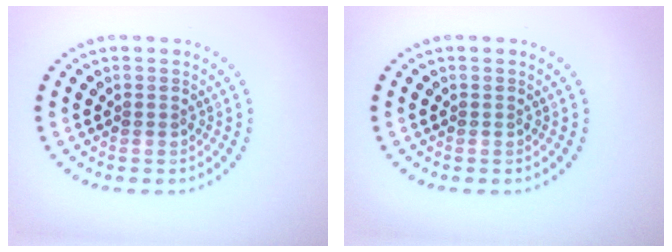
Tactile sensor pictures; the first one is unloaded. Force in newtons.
{"total": 0.0}